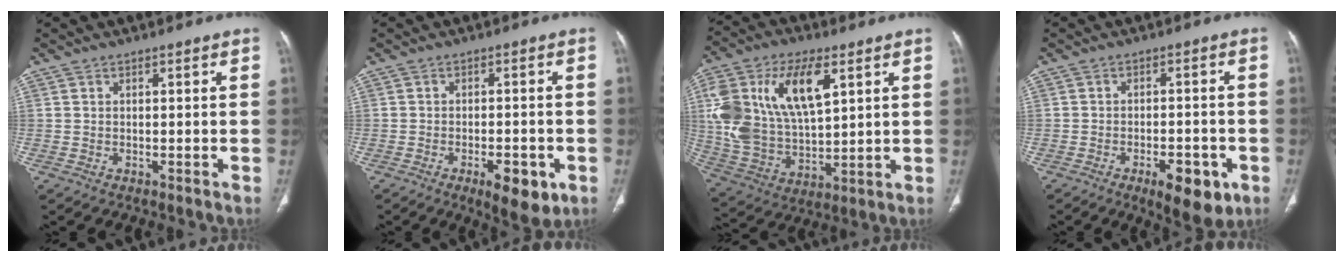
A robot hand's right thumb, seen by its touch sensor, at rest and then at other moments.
{"total": 7.8, "force": [-3.4, 3.1, 6.4], "torque": [-0.082, 0.004, -0.040]}
{"total": 20.8, "force": [7.0, 10.8, 16.3], "torque": [-0.310, -0.010, 0.137]}
{"total": 9.1, "force": [-4.3, 3.7, 7.1], "torque": [-0.086, 0.010, -0.053]}